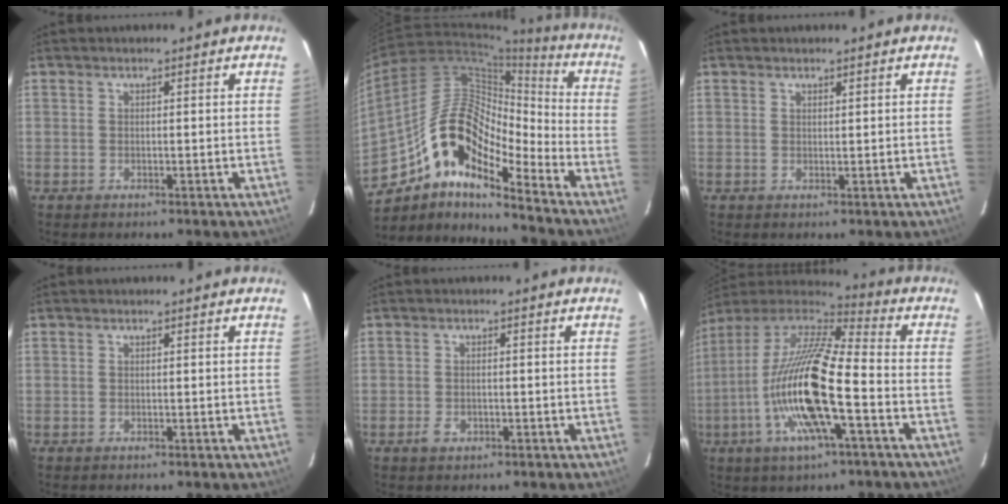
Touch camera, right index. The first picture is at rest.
{"total": 16.9, "force": [-10.9, 5.8, 11.5], "torque": [-0.197, 0.006, -0.214]}
{"total": 0.6, "force": [0.6, 0.1, 0.1], "torque": [-0.003, 0.000, 0.012]}
{"total": 0.0}
{"total": 2.3, "force": [-1.1, 1.4, 1.4], "torque": [-0.028, 0.000, -0.015]}
{"total": 20.3, "force": [-6.1, 3.9, 18.9], "torque": [-0.357, -0.026, -0.125]}